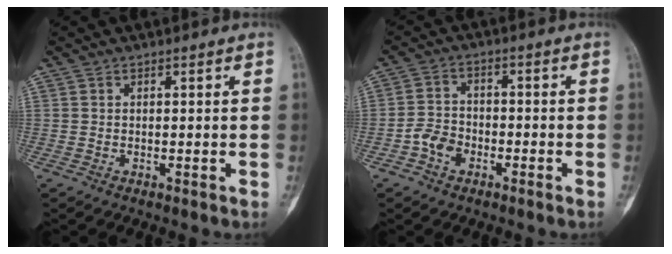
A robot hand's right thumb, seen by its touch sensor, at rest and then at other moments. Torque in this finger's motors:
{"motor_torque": [0.94, 0.23, 0.38, -0.54, -0.02]}